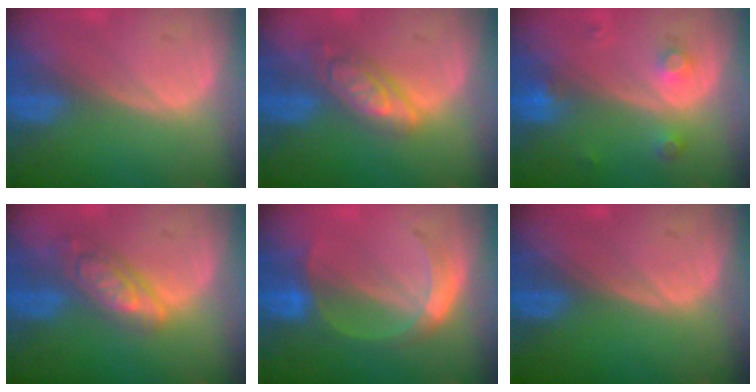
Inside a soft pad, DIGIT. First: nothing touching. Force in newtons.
{"total": 6.1, "press": 5.3, "slide": 2.9}
{"total": 3.4, "press": 3.1, "slide": 1.2}
{"total": 6.1, "press": 5.3, "slide": 2.9}
{"total": 5.1, "press": 5.0, "slide": 0.7}
{"total": 0.0}